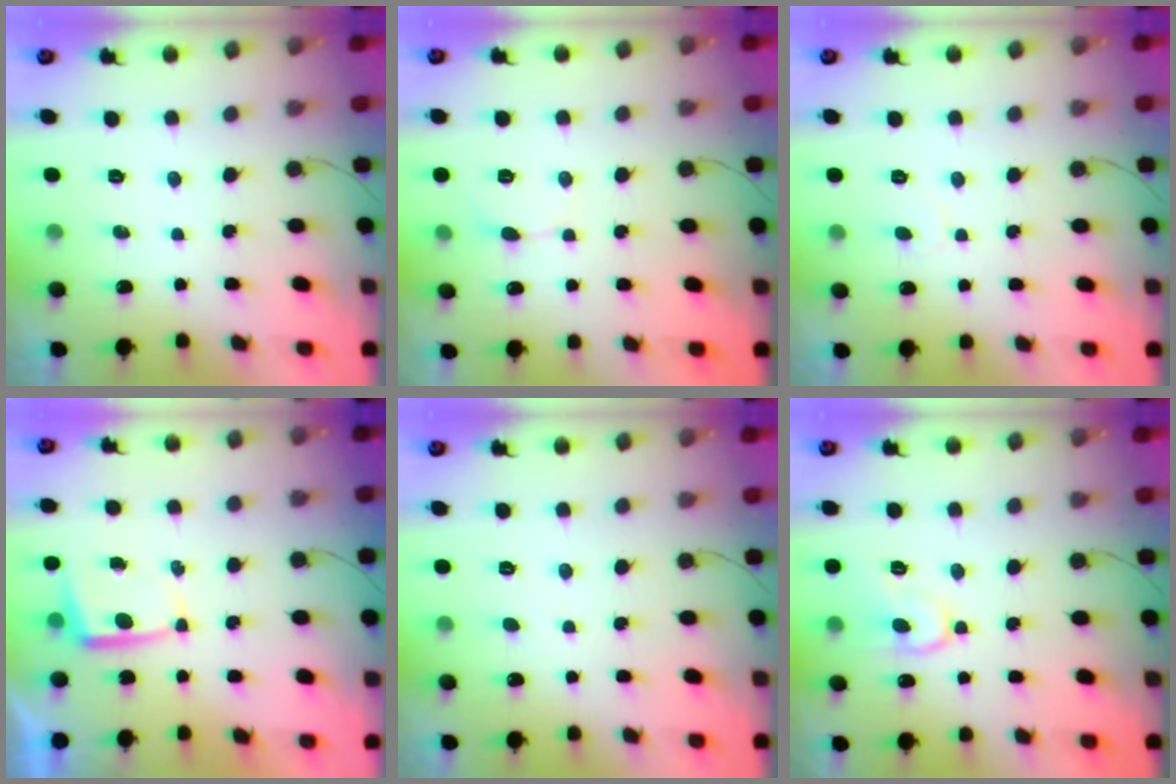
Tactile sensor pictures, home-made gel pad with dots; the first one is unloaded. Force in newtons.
{"total": 3.9, "press": 3.8, "slide": 0.4}
{"total": 2.7, "press": 2.7, "slide": 0.2}
{"total": 2.9, "press": 2.9, "slide": 0.4}
{"total": 3.1, "press": 3.1, "slide": 0.3}
{"total": 10.3, "press": 10.3, "slide": 1.0}